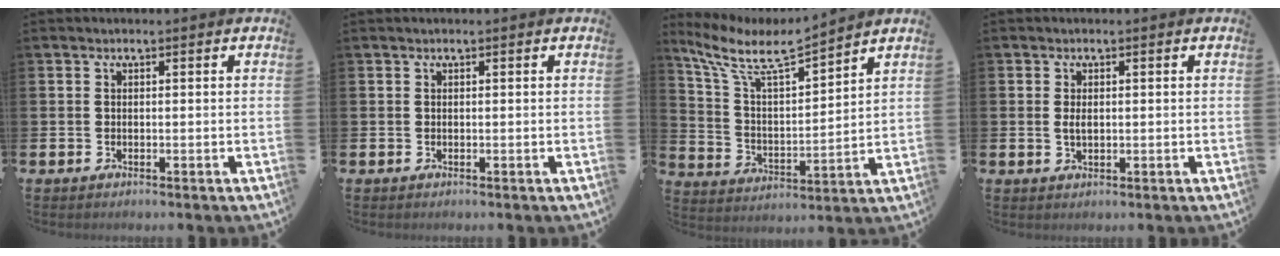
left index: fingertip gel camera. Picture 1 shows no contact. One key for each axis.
{"total": 0.0}
{"total": 8.0, "fx": 6.9, "fy": 1.6, "fz": 3.6, "tx": -0.109, "ty": -0.040, "tz": 0.118}
{"total": 1.4, "fx": 0.1, "fy": 0.7, "fz": 1.1, "tx": -0.014, "ty": 0.002, "tz": -0.001}